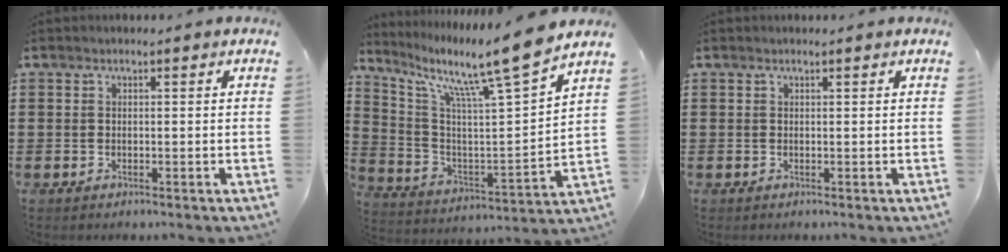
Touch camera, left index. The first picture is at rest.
{"total": 11.9, "force": [9.4, 0.4, 7.4], "torque": [-0.162, -0.068, 0.144]}
{"total": 0.0}